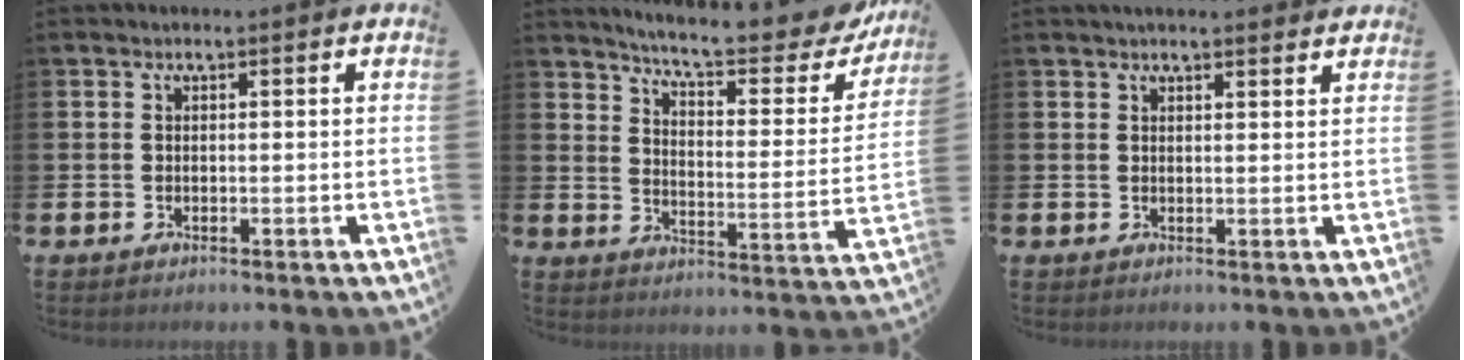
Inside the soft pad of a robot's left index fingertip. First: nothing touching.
{"total": 7.4, "force": [6.6, 1.0, 3.1], "torque": [-0.078, -0.050, 0.107]}
{"total": 1.9, "force": [1.8, 0.1, 0.3], "torque": [-0.003, -0.006, 0.032]}